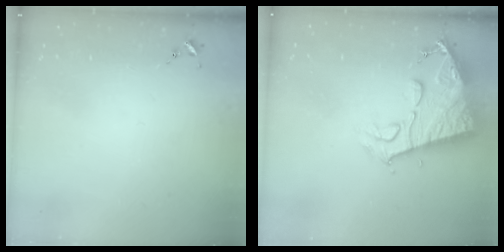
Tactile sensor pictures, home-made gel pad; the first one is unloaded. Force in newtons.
{"total": 13.8, "press": 13.7, "slide": 1.3}